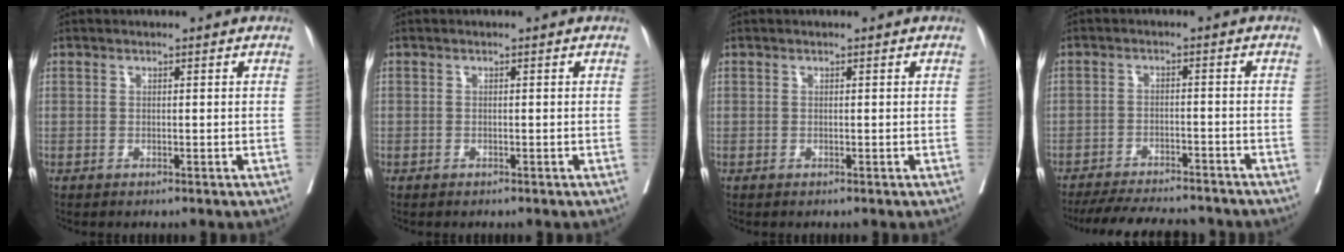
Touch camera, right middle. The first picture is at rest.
{"total": 0.6, "force": [-0.3, 0.5, -0.1], "torque": [0.002, 0.007, -0.006]}
{"total": 0.0}
{"total": 14.0, "force": [-12.8, 2.7, 5.2], "torque": [-0.089, -0.006, -0.175]}